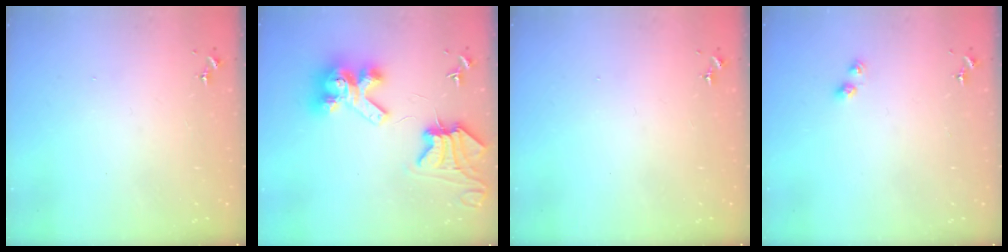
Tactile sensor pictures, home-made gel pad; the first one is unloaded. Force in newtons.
{"total": 12.6, "press": 12.6, "slide": 1.4}
{"total": 0.0}
{"total": 4.3, "press": 4.3, "slide": 0.4}